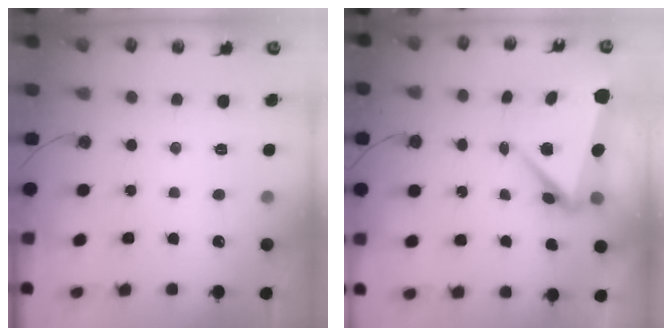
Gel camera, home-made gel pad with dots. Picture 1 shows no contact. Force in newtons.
{"total": 8.0, "press": 7.9, "slide": 1.1}